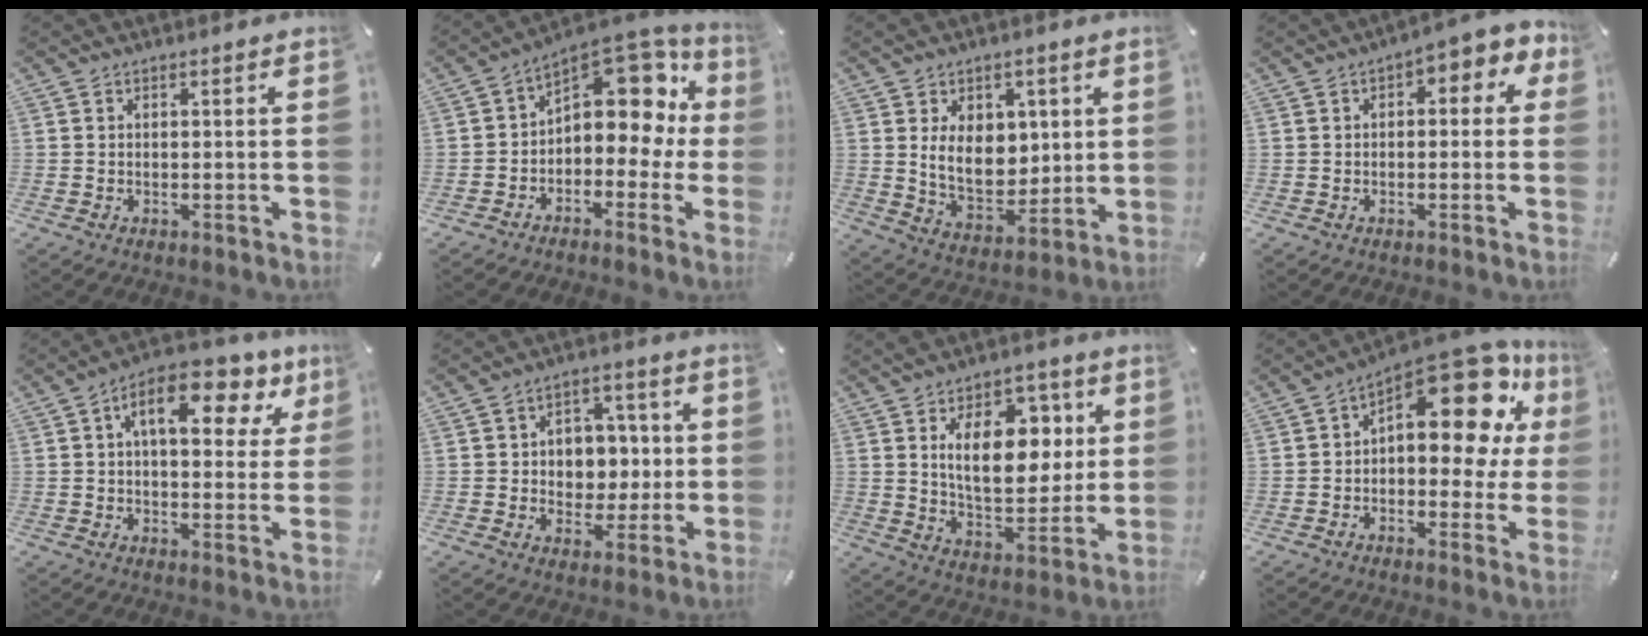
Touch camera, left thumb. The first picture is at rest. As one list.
[{"total": 12.2, "force": [5.4, 7.9, 7.5], "torque": [-0.098, -0.050, 0.094]}, {"total": 11.5, "force": [2.7, 8.5, 7.3], "torque": [-0.124, -0.005, 0.052]}, {"total": 3.9, "force": [0.3, 2.5, 3.0], "torque": [-0.045, 0.004, -0.002]}, {"total": 13.6, "force": [6.0, 6.9, 10.1], "torque": [-0.140, -0.024, 0.095]}, {"total": 8.5, "force": [0.4, 7.8, 3.3], "torque": [-0.034, -0.001, 0.009]}, {"total": 16.4, "force": [5.5, 9.8, 11.9], "torque": [-0.185, -0.002, 0.096]}, {"total": 20.7, "force": [9.1, 10.3, 15.5], "torque": [-0.197, -0.075, 0.152]}]